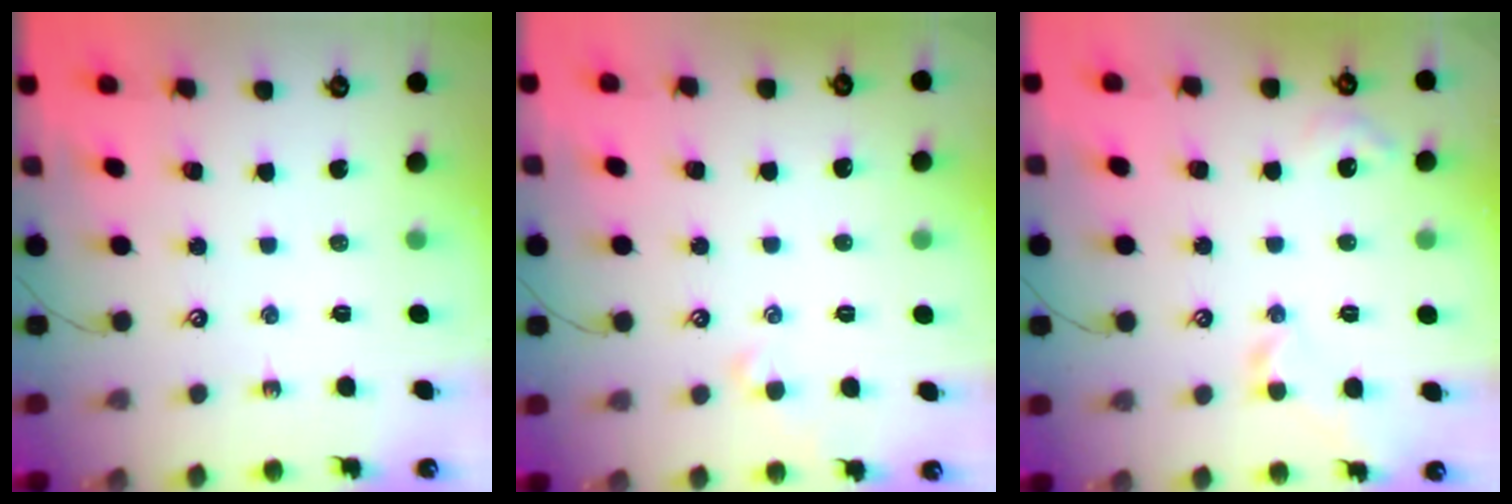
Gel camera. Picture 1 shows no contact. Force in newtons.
{"total": 2.1, "press": 2.0, "slide": 0.4}
{"total": 2.6, "press": 2.6, "slide": 0.6}